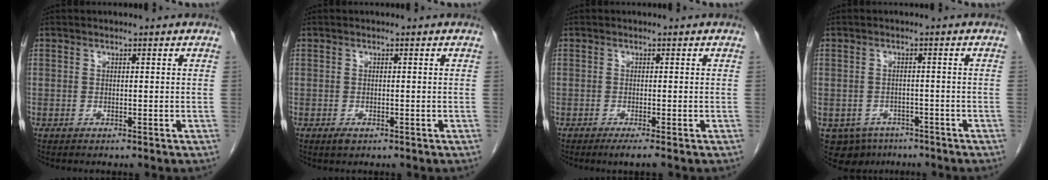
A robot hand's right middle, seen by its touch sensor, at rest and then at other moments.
{"total": 1.0, "force": [-0.6, 0.5, 0.7], "torque": [-0.013, -0.001, -0.004]}
{"total": 1.8, "force": [-1.2, -0.3, 1.3], "torque": [-0.023, -0.005, -0.023]}
{"total": 4.5, "force": [-3.0, 3.3, 0.5], "torque": [-0.004, 0.003, -0.042]}